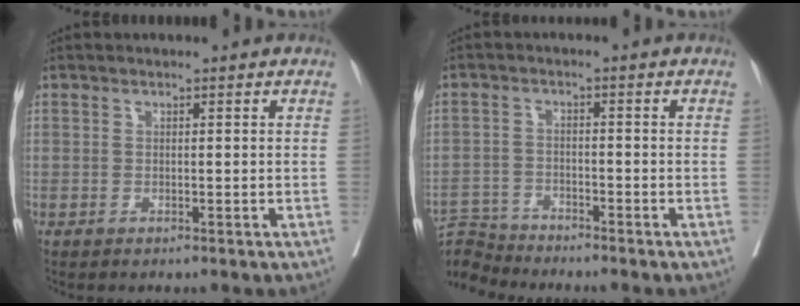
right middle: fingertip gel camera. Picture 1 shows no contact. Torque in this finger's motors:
{"motor_torque": [-0.16, 0.21, -0.15, -0.06]}